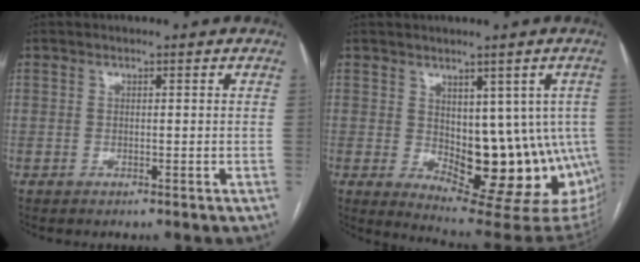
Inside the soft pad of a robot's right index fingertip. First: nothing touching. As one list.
[{"total": 16.4, "force": [-2.2, 8.2, 14.0], "torque": [-0.135, -0.001, -0.008]}]